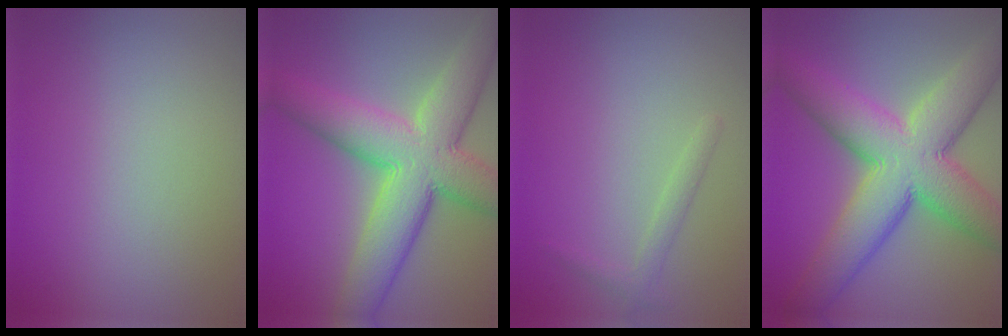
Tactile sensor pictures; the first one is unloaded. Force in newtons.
{"total": 10.6, "press": 10.5, "slide": 0.6}
{"total": 1.3, "press": 1.3, "slide": 0.0}
{"total": 11.7, "press": 11.6, "slide": 0.5}